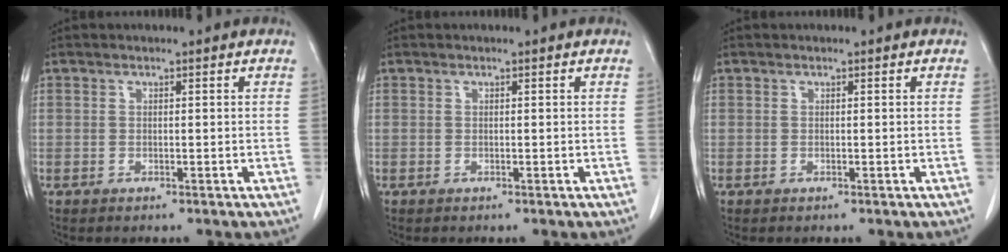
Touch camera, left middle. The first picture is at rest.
{"total": 0.0}
{"total": 0.0}